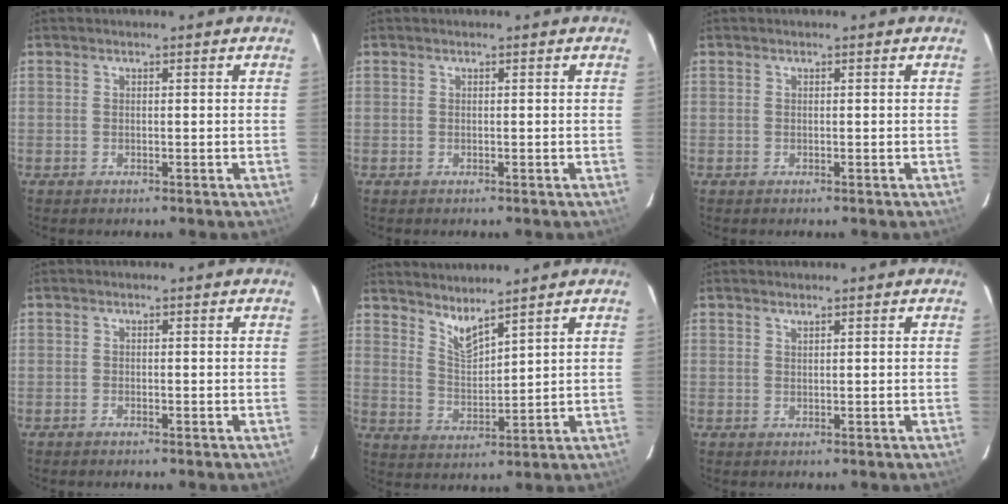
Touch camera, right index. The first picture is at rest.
{"total": 0.0}
{"total": 0.0}
{"total": 0.6, "force": [-0.5, 0.1, 0.1], "torque": [-0.004, 0.000, -0.012]}
{"total": 5.5, "force": [4.8, 0.6, 2.6], "torque": [-0.048, -0.010, 0.091]}
{"total": 0.5, "force": [0.5, 0.0, 0.2], "torque": [-0.005, -0.002, 0.009]}